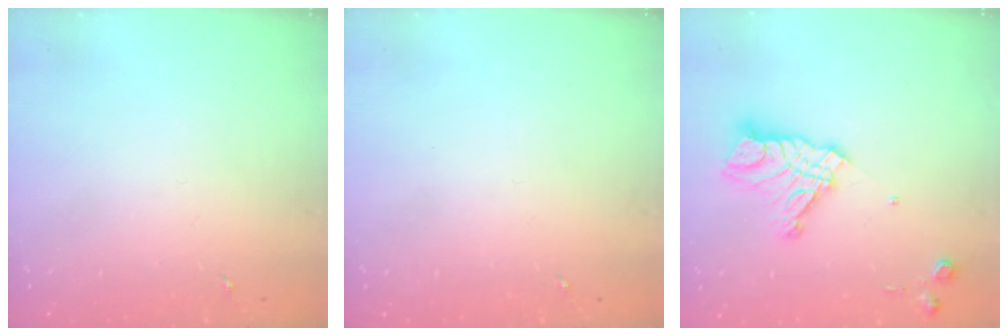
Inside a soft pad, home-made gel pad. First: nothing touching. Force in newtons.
{"total": 0.0}
{"total": 14.5, "press": 14.5, "slide": 1.3}